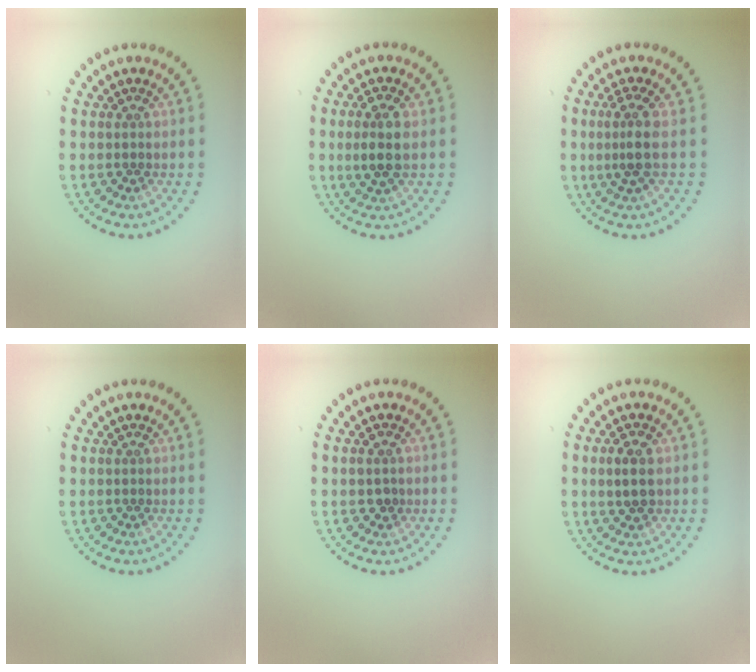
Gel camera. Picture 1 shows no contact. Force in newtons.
{"total": 3.0, "press": 2.9, "slide": 0.8}
{"total": 2.6, "press": 2.0, "slide": 1.6}
{"total": 0.0}
{"total": 1.2, "press": 1.2, "slide": 0.0}
{"total": 2.4, "press": 2.4, "slide": 0.2}